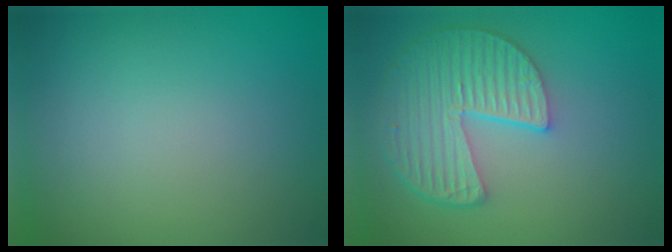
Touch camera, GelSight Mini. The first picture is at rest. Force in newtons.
{"total": 6.2, "press": 4.7, "slide": 4.0}